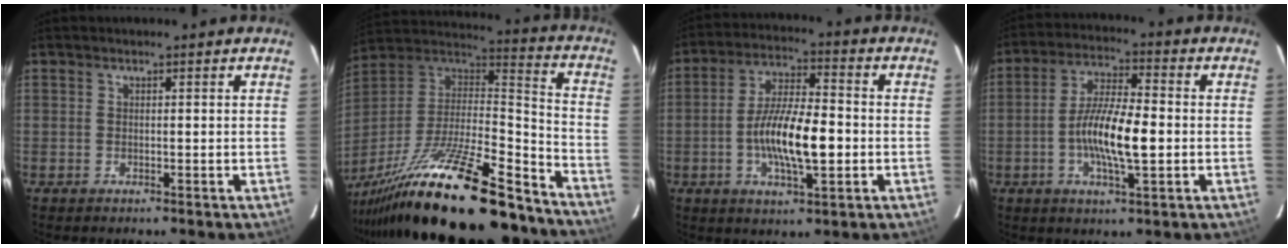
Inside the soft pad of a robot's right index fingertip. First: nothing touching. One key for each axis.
{"total": 32.3, "fx": -24.4, "fy": 6.9, "fz": 20.0, "tx": -0.358, "ty": -0.047, "tz": -0.385}
{"total": 12.4, "fx": -2.5, "fy": 3.5, "fz": 11.6, "tx": -0.221, "ty": 0.000, "tz": -0.045}
{"total": 11.2, "fx": -2.0, "fy": 2.4, "fz": 10.8, "tx": -0.206, "ty": 0.001, "tz": -0.040}